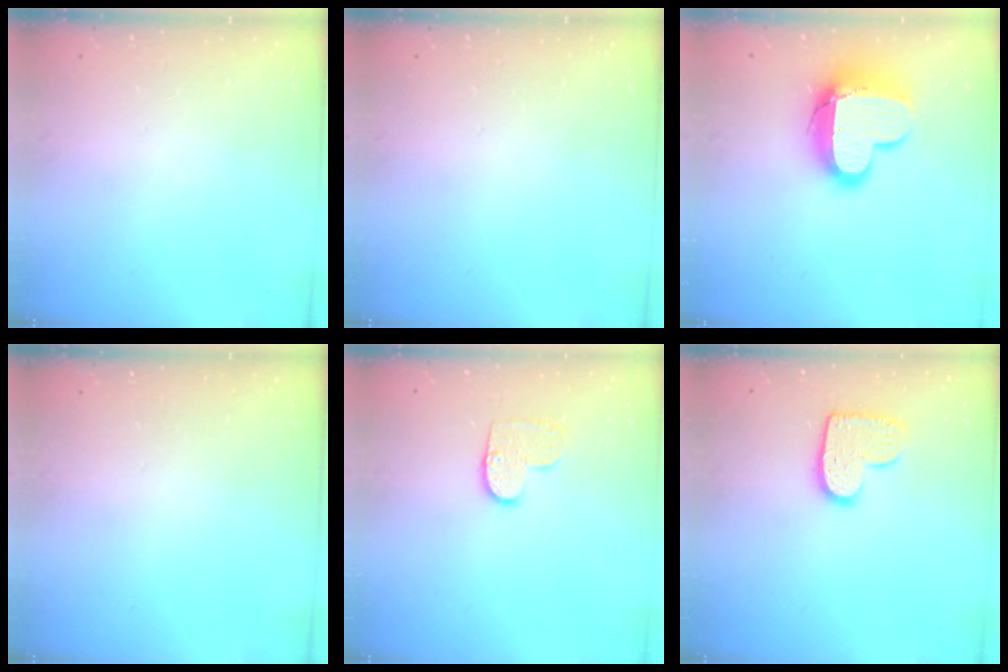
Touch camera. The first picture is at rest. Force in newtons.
{"total": 0.0}
{"total": 15.4, "press": 15.4, "slide": 1.1}
{"total": 0.0}
{"total": 8.4, "press": 8.4, "slide": 0.3}
{"total": 11.2, "press": 11.2, "slide": 0.6}